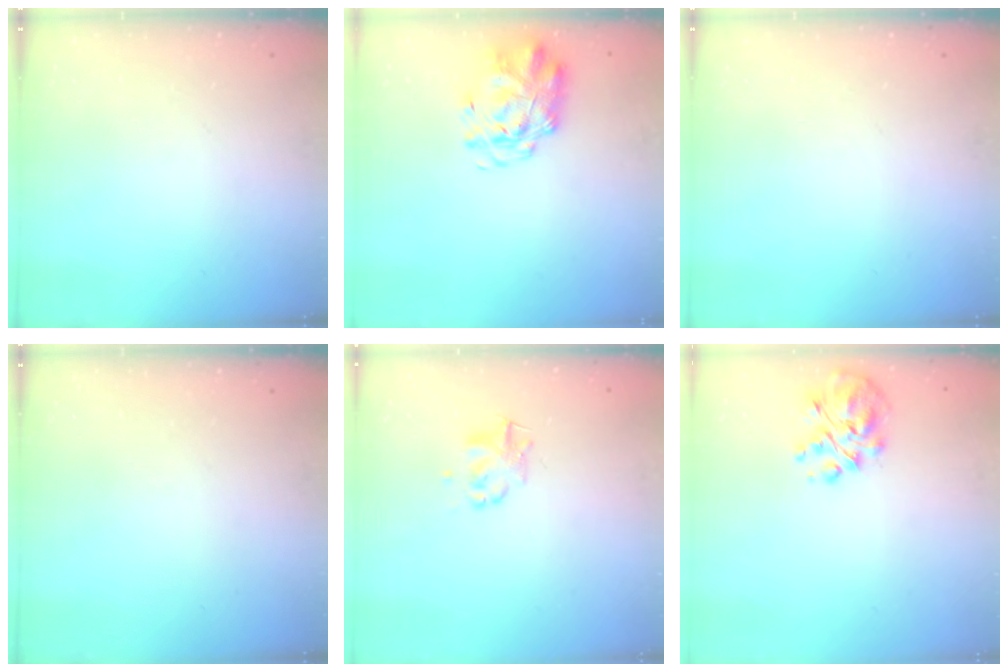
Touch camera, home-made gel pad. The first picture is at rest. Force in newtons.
{"total": 2.9, "press": 2.8, "slide": 0.8}
{"total": 0.0}
{"total": 0.0}
{"total": 2.2, "press": 2.1, "slide": 0.4}
{"total": 7.4, "press": 7.2, "slide": 2.0}